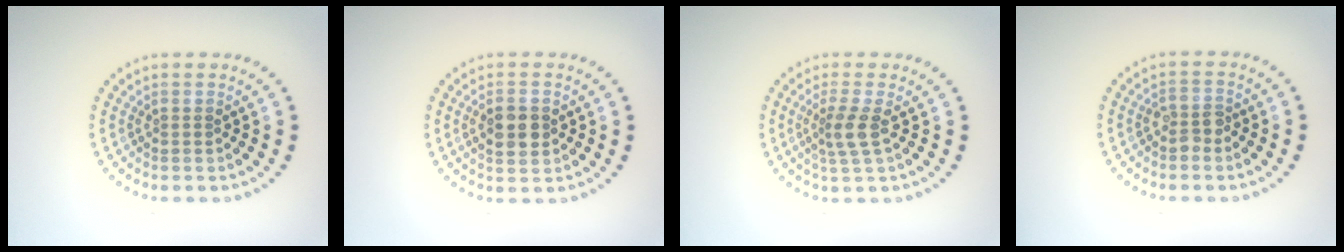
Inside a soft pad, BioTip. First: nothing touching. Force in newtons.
{"total": 2.9, "press": 2.9, "slide": 0.1}
{"total": 2.5, "press": 1.9, "slide": 1.6}
{"total": 1.8, "press": 1.6, "slide": 0.6}